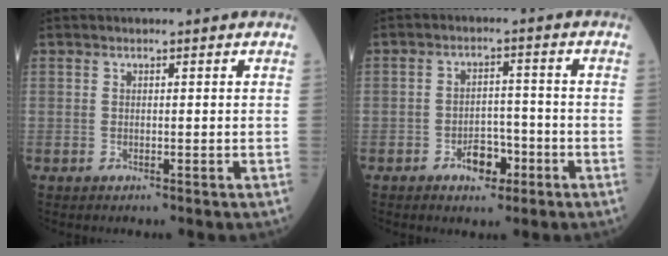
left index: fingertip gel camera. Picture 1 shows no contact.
{"total": 4.7, "force": [-2.5, 2.7, 2.9], "torque": [-0.045, 0.009, -0.039]}